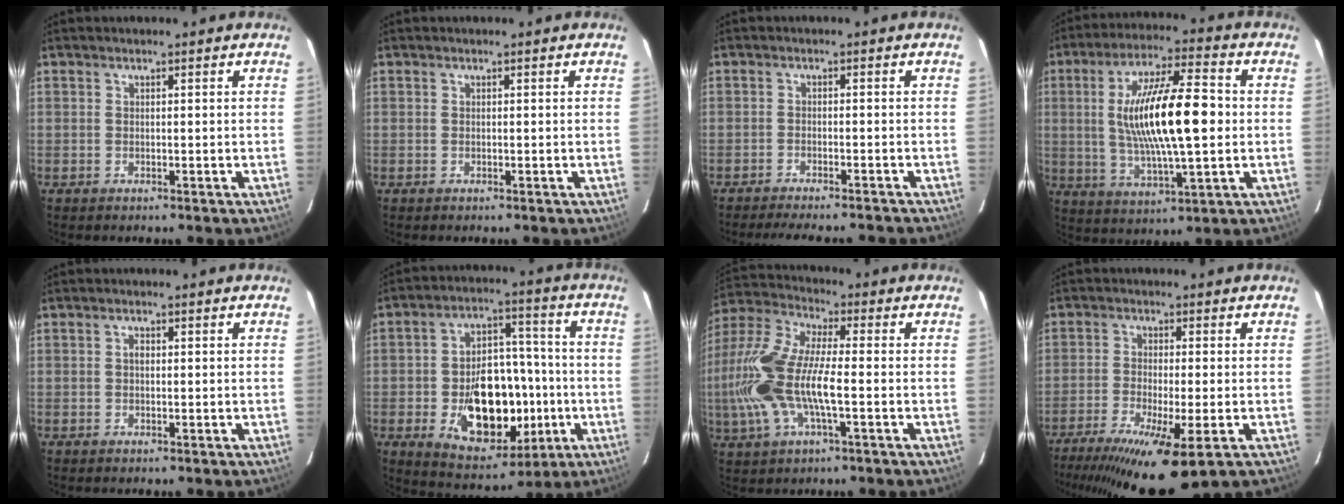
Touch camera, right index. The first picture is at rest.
{"total": 0.0}
{"total": 11.3, "force": [-10.1, 1.7, 4.6], "torque": [-0.099, -0.009, -0.141]}
{"total": 17.9, "force": [0.8, 4.3, 17.3], "torque": [-0.316, 0.006, 0.019]}
{"total": 0.9, "force": [0.1, 0.6, 0.6], "torque": [-0.011, 0.004, 0.000]}
{"total": 18.9, "force": [-4.5, 11.6, 14.3], "torque": [-0.258, 0.017, -0.047]}
{"total": 18.6, "force": [-2.8, 6.5, 17.1], "torque": [-0.361, 0.000, -0.063]}
{"total": 15.2, "force": [-9.4, 2.3, 11.7], "torque": [-0.241, -0.056, -0.157]}